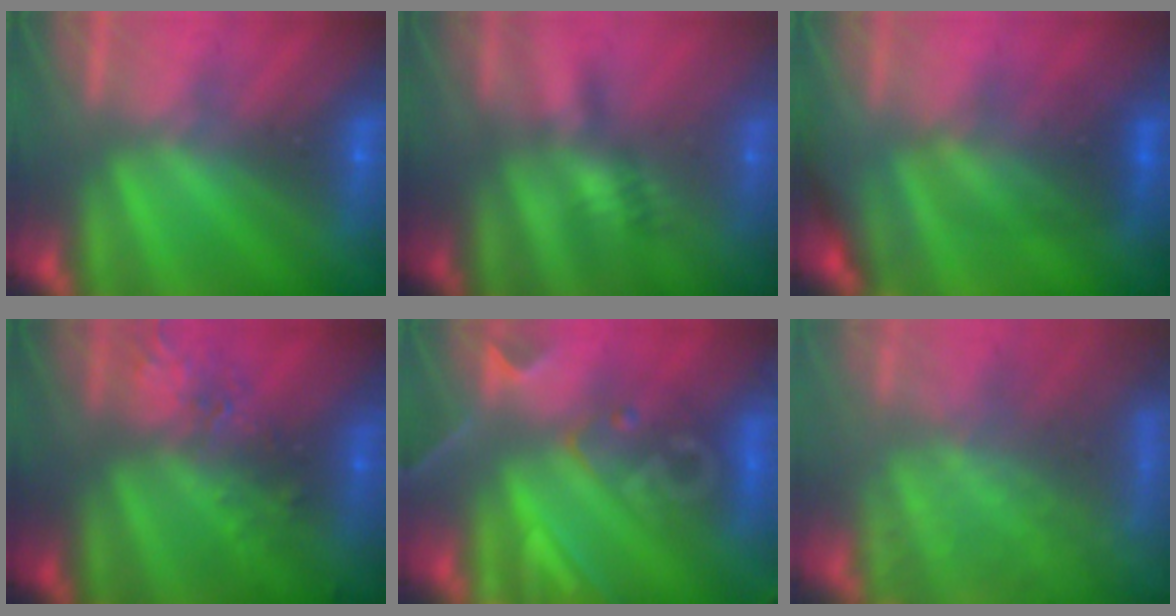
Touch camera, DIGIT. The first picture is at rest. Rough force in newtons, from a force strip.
{"total": 2.4}
{"total": 2.3}
{"total": 2.4}
{"total": 8.5}
{"total": 7.8}